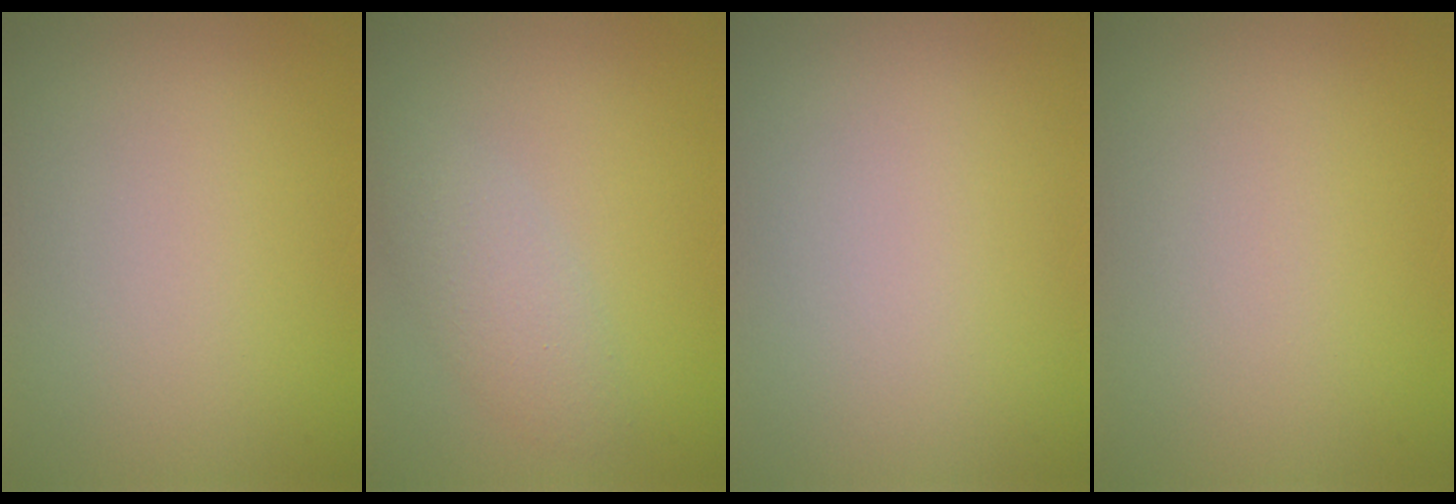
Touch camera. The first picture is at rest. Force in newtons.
{"total": 2.5, "press": 2.5, "slide": 0.1}
{"total": 0.0}
{"total": 0.0}